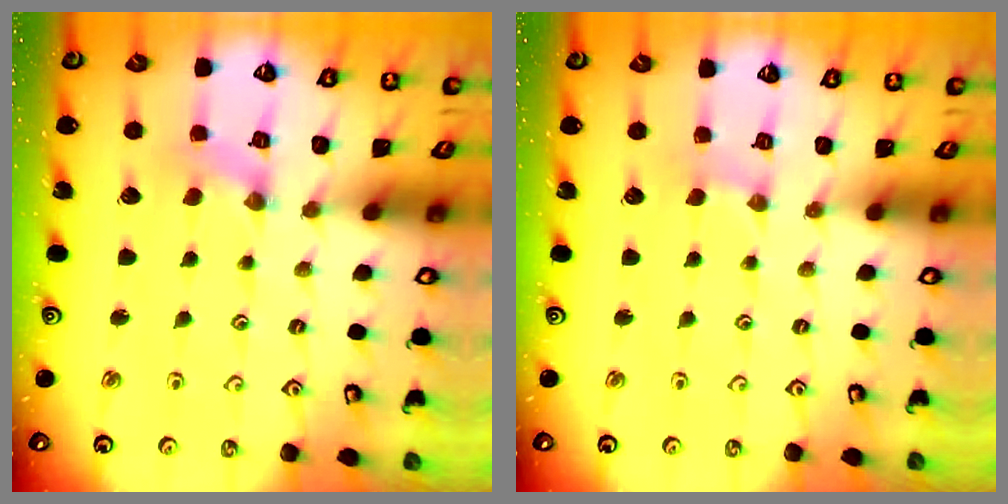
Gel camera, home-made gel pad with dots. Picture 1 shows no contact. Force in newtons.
{"total": 0.0}